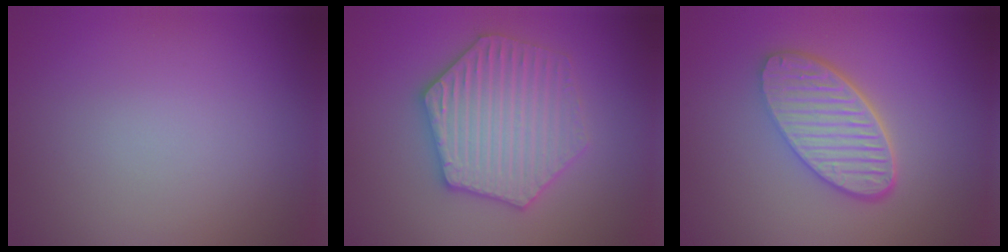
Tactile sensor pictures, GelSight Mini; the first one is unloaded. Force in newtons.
{"total": 6.2, "press": 6.1, "slide": 1.1}
{"total": 6.0, "press": 4.5, "slide": 3.9}